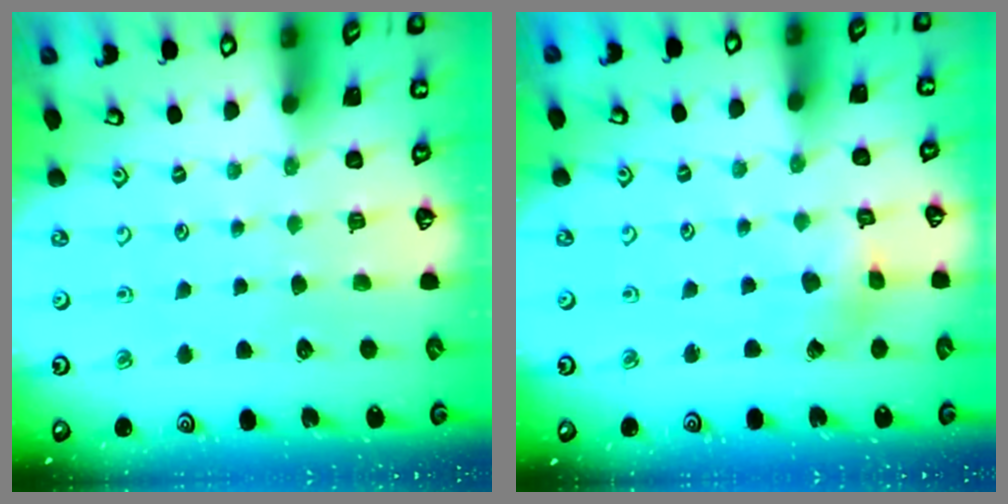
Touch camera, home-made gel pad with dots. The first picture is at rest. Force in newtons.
{"total": 2.7, "press": 2.6, "slide": 0.3}